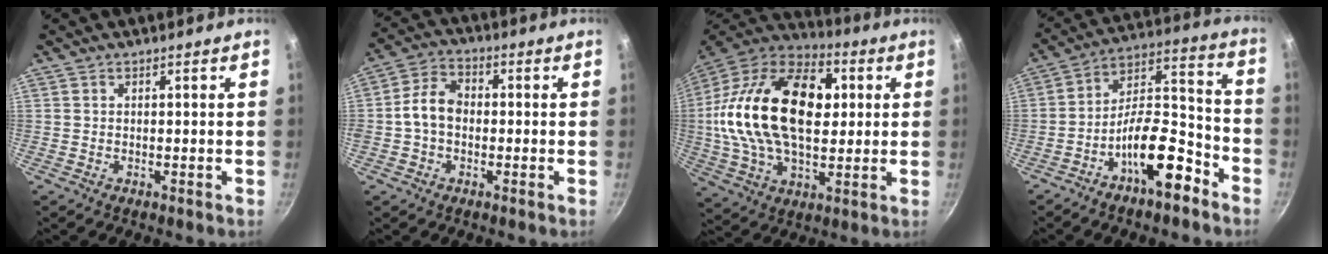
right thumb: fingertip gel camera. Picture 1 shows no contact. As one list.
[{"total": 7.4, "force": [-0.7, 5.4, 4.9], "torque": [-0.074, 0.027, -0.026]}, {"total": 29.5, "force": [3.8, 17.7, 23.3], "torque": [-0.414, 0.025, 0.051]}, {"total": 15.4, "force": [-8.5, 6.1, 11.3], "torque": [-0.152, 0.086, -0.144]}]